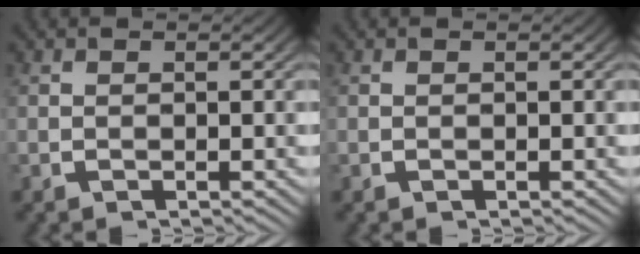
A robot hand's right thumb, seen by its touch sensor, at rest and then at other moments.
{"total": 0.0}